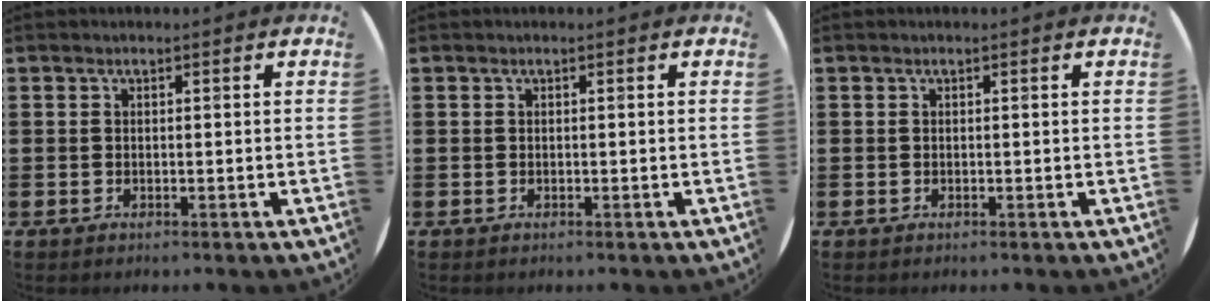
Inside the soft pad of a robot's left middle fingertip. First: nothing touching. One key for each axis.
{"total": 0.0}
{"total": 0.0}